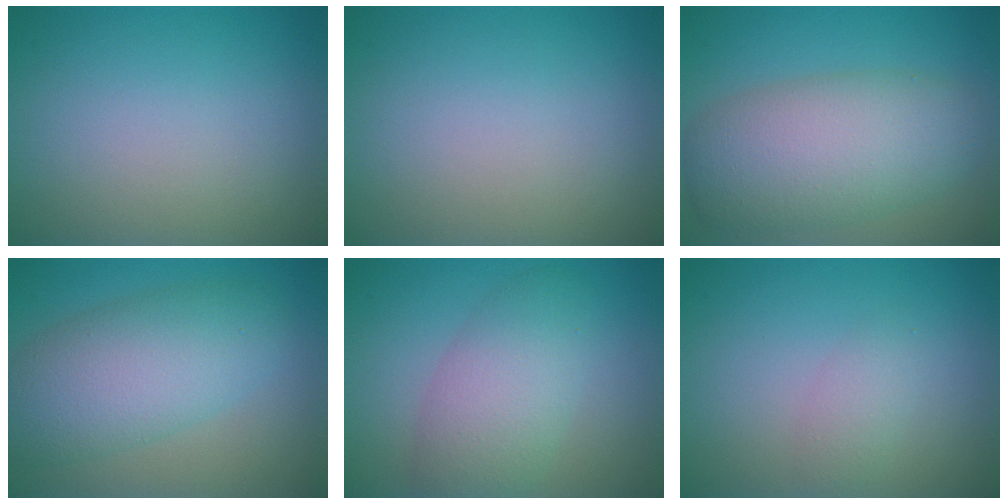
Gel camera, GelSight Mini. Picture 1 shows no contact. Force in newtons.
{"total": 0.0}
{"total": 8.2, "press": 8.2, "slide": 0.4}
{"total": 6.8, "press": 6.8, "slide": 0.2}
{"total": 5.0, "press": 4.9, "slide": 0.2}
{"total": 1.6, "press": 1.6, "slide": 0.0}